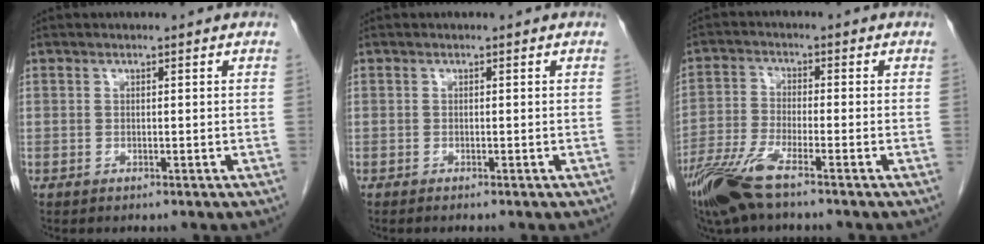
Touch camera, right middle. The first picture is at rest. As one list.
[{"total": 0.6, "force": [-0.5, 0.1, 0.4], "torque": [-0.008, -0.001, -0.005]}, {"total": 8.5, "force": [-5.9, 1.0, 6.0], "torque": [-0.131, -0.022, -0.119]}]